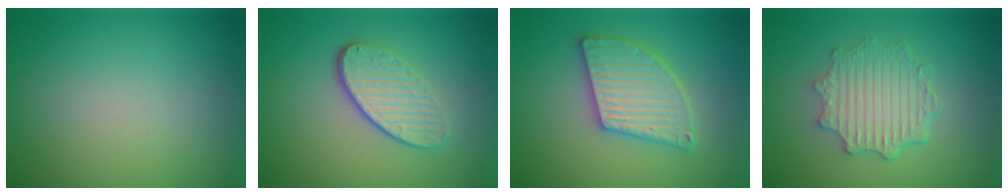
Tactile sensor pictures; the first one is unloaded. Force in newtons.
{"total": 4.3, "press": 3.2, "slide": 2.9}
{"total": 5.4, "press": 5.4, "slide": 0.7}
{"total": 4.7, "press": 3.8, "slide": 2.7}